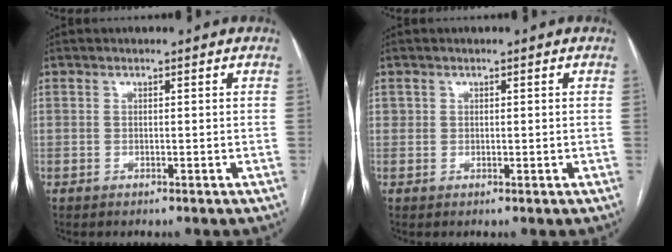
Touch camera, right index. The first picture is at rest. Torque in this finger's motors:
{"motor_torque": [-0.07, 0.19, 0.02, 0.00]}